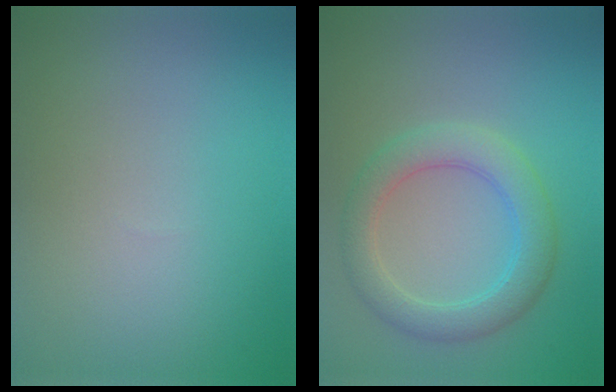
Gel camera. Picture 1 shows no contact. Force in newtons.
{"total": 4.2, "press": 4.2, "slide": 0.3}